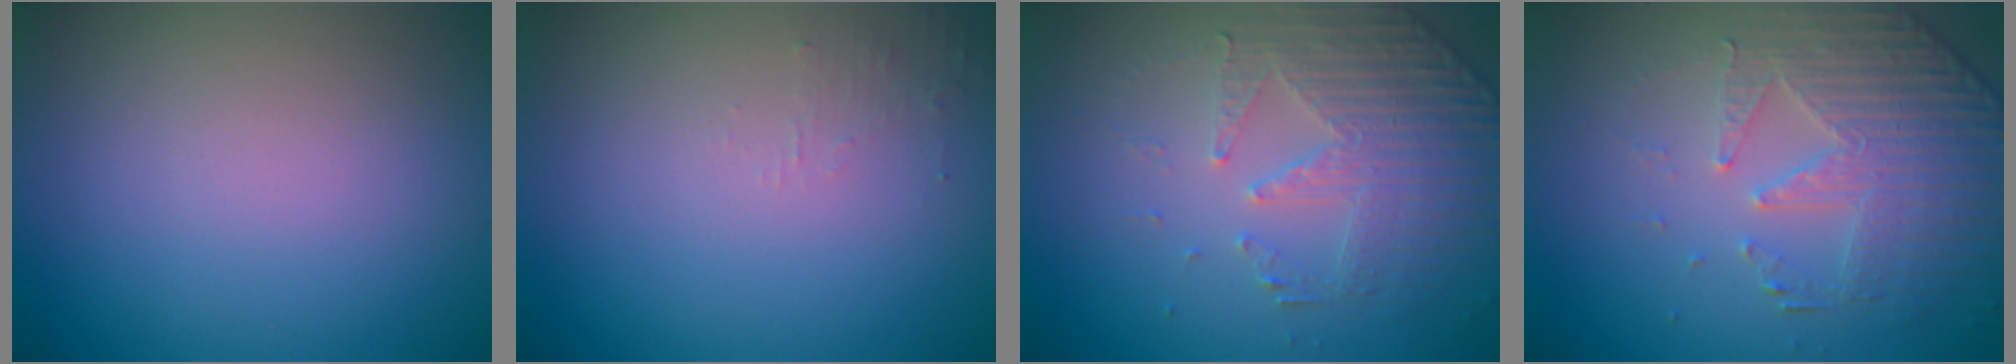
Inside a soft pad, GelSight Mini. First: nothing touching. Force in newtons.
{"total": 0.9, "press": 0.9, "slide": 0.1}
{"total": 4.7, "press": 3.5, "slide": 3.2}
{"total": 4.8, "press": 3.7, "slide": 3.1}